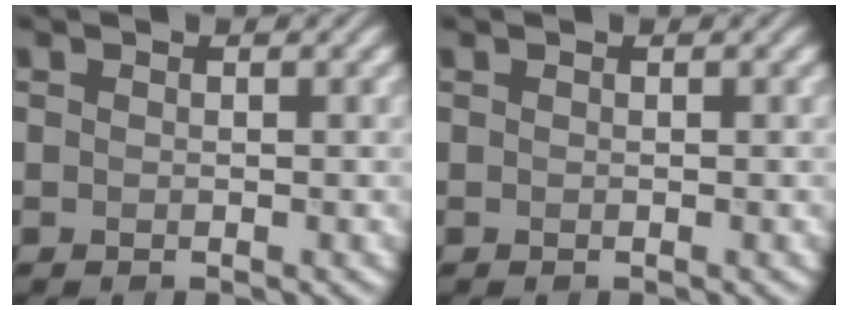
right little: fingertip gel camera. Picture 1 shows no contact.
{"total": 0.0}